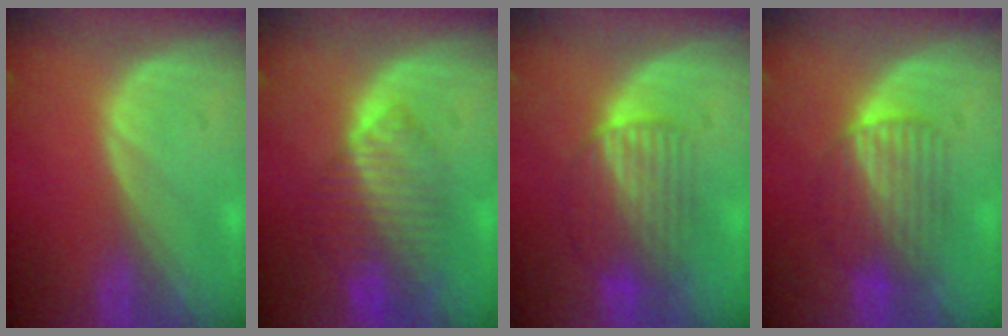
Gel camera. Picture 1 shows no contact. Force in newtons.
{"total": 8.2, "press": 7.2, "slide": 3.9}
{"total": 6.7, "press": 6.6, "slide": 1.2}
{"total": 6.5, "press": 6.4, "slide": 1.0}